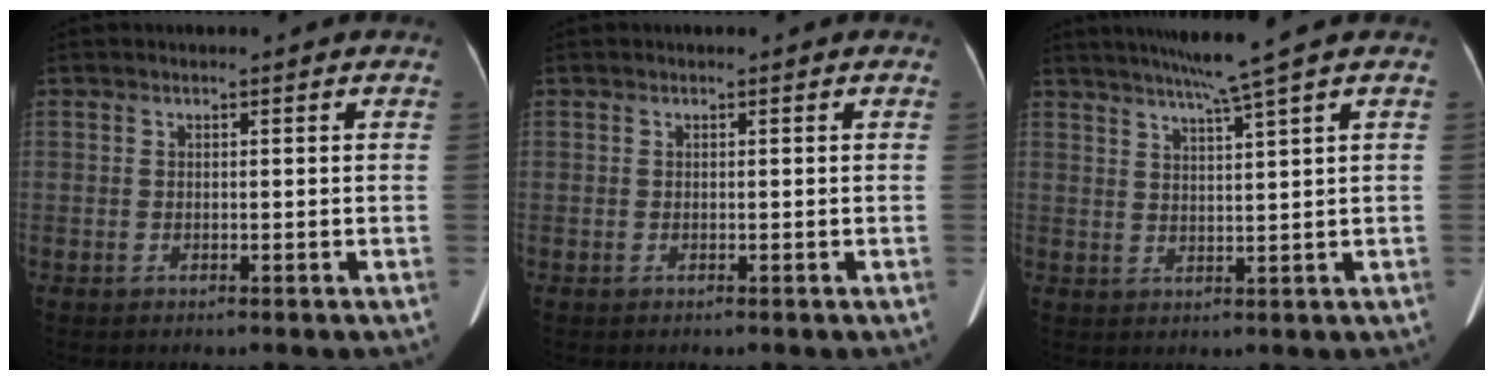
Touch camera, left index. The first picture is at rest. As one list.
[{"total": 0.0}, {"total": 6.5, "force": [4.8, -2.0, 3.9], "torque": [-0.059, 0.003, 0.081]}]